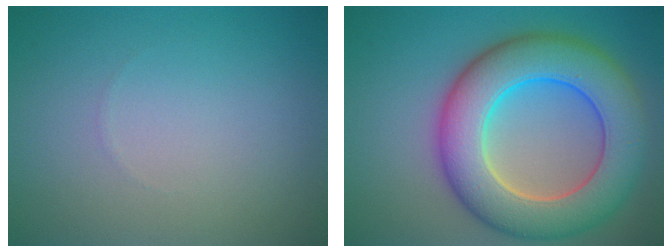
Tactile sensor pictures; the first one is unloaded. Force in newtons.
{"total": 10.9, "press": 10.9, "slide": 0.4}